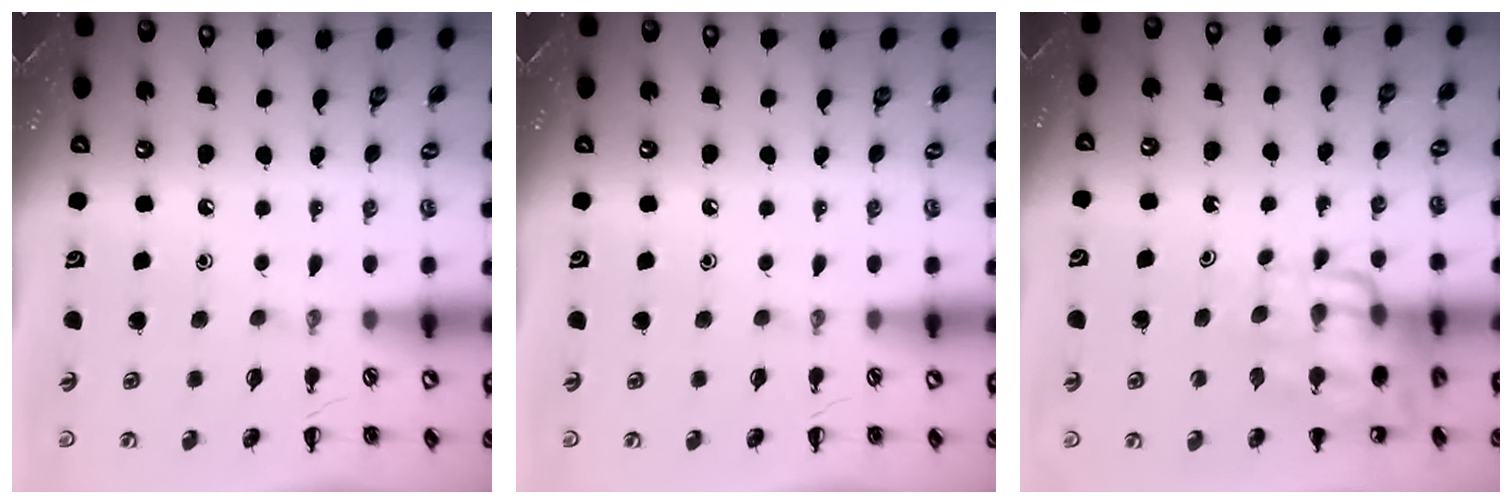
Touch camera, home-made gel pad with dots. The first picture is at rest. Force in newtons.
{"total": 0.0}
{"total": 11.9, "press": 11.4, "slide": 3.2}